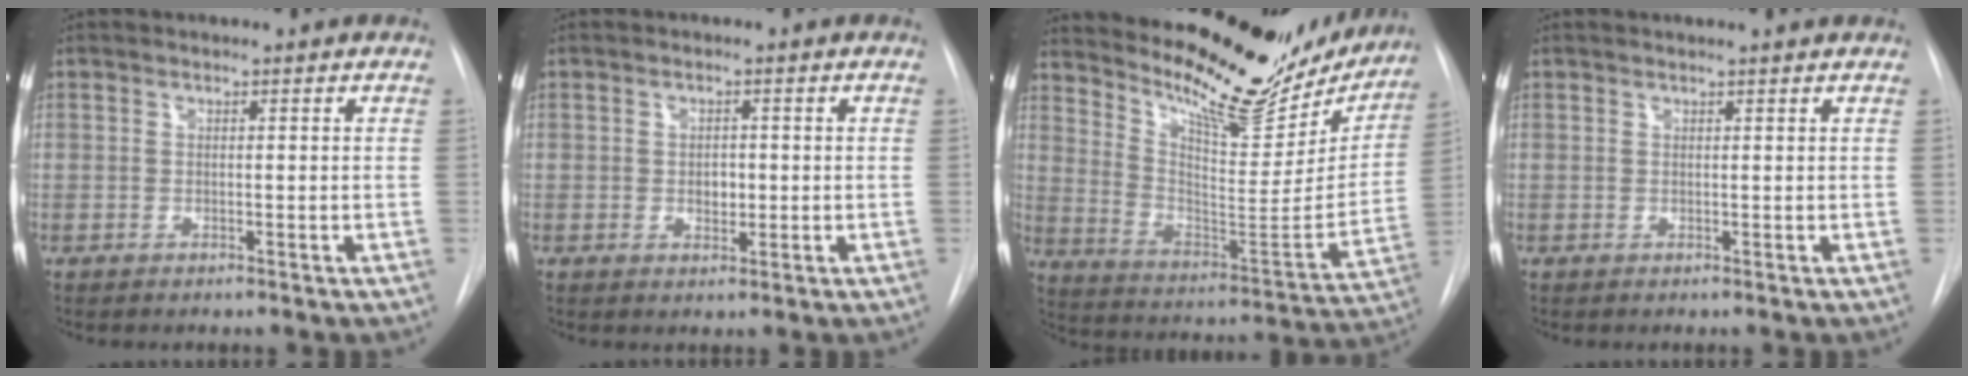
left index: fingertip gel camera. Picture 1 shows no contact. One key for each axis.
{"total": 2.3, "fx": -0.1, "fy": 1.6, "fz": 1.6, "tx": -0.023, "ty": 0.001, "tz": 0.001}
{"total": 22.8, "fx": 20.0, "fy": 6.4, "fz": 8.8, "tx": -0.139, "ty": -0.046, "tz": 0.284}
{"total": 2.3, "fx": 2.2, "fy": 0.0, "fz": 0.7, "tx": -0.010, "ty": 0.011, "tz": 0.023}